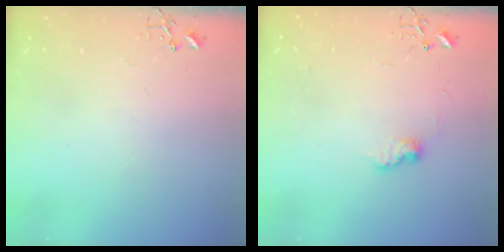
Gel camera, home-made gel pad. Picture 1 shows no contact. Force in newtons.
{"total": 7.6, "press": 7.5, "slide": 0.4}